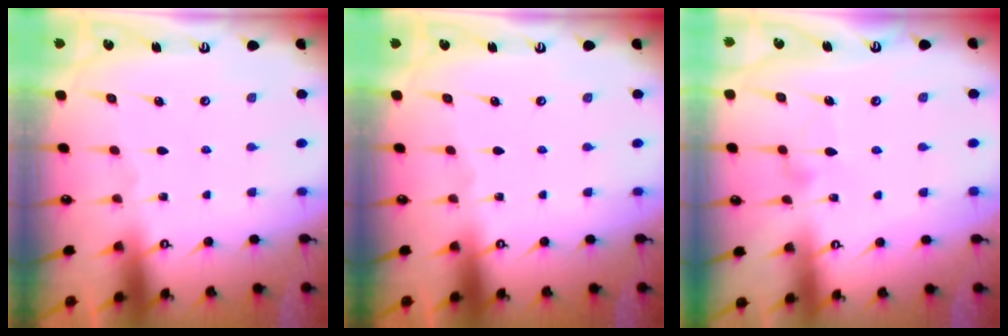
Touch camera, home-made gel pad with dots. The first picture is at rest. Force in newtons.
{"total": 0.0}
{"total": 6.2, "press": 6.2, "slide": 0.4}